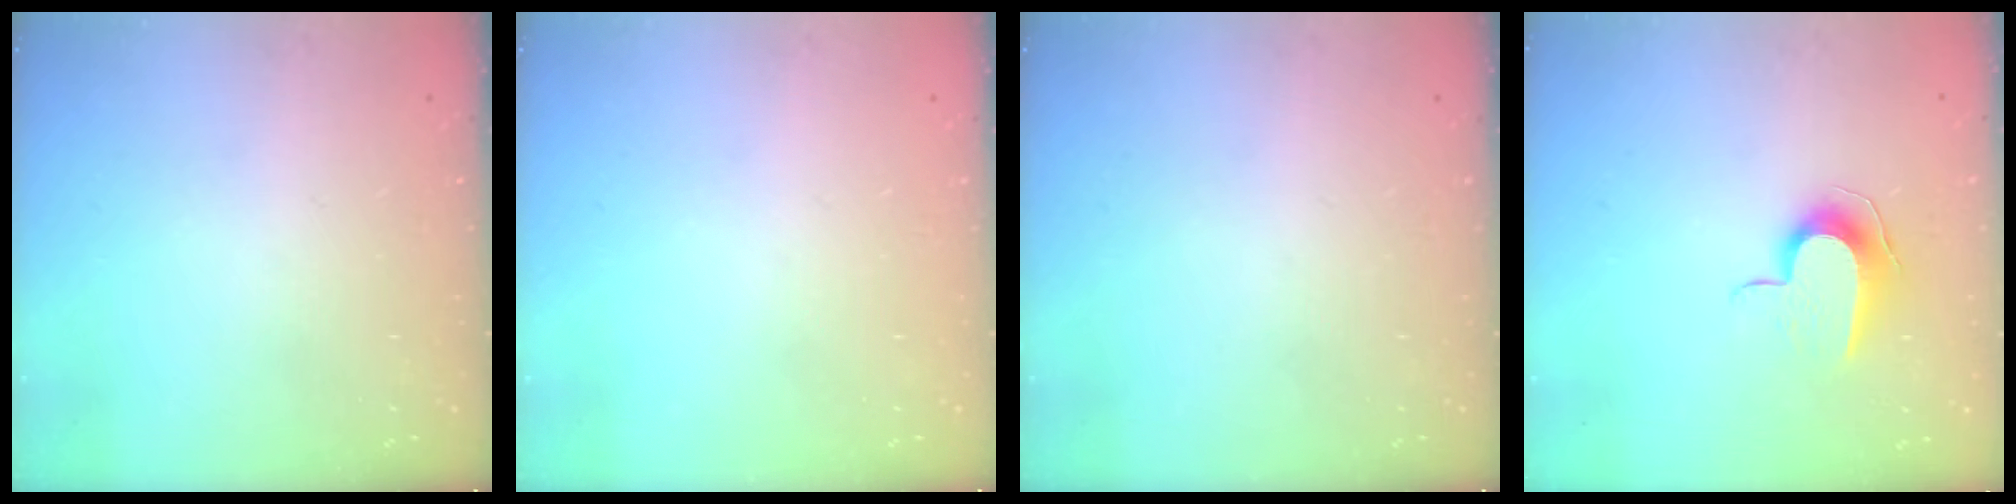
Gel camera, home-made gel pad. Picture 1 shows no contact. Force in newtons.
{"total": 0.0}
{"total": 0.0}
{"total": 9.4, "press": 9.4, "slide": 0.5}